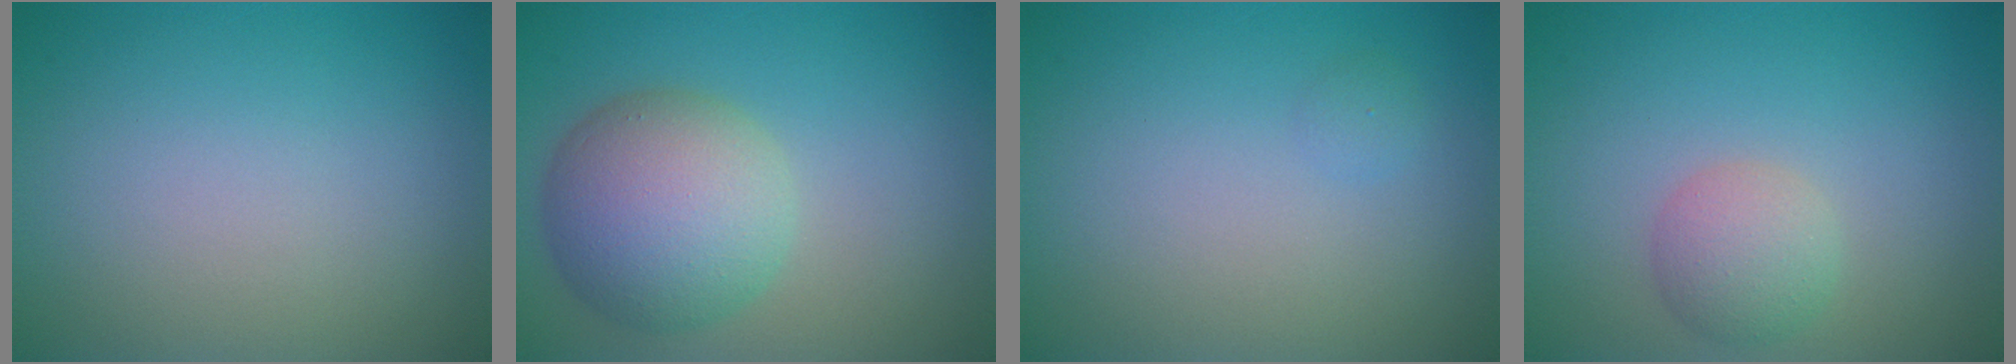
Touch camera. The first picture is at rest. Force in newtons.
{"total": 7.3, "press": 7.3, "slide": 0.3}
{"total": 0.6, "press": 0.6, "slide": 0.0}
{"total": 2.7, "press": 2.6, "slide": 0.2}